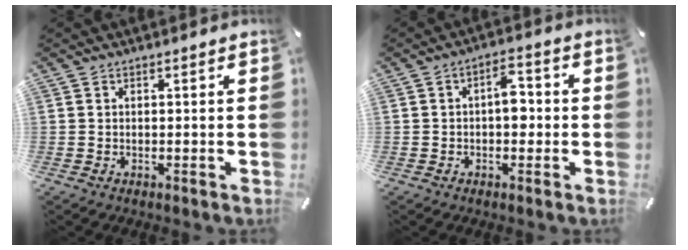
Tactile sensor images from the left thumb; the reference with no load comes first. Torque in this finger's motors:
{"motor_torque": [0.64, 0.60, 0.48, 0.03, 0.00]}